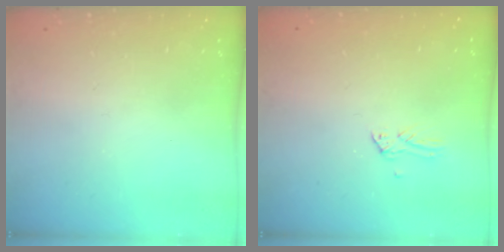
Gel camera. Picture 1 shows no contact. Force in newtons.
{"total": 0.0}